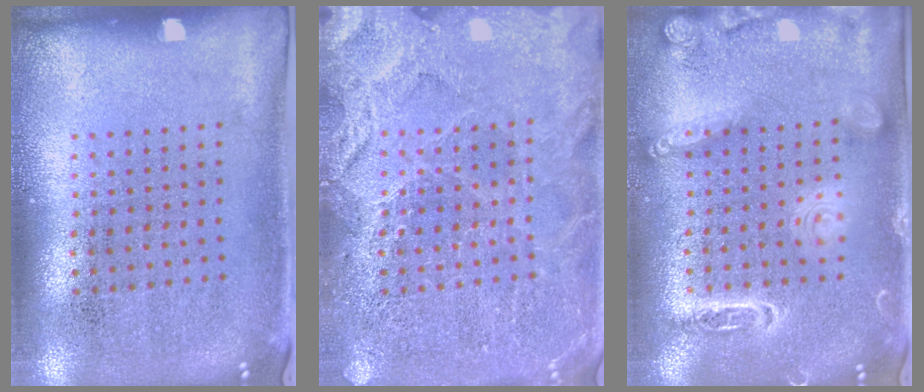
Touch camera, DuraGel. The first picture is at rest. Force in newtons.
{"total": 4.9, "press": 4.8, "slide": 0.6}
{"total": 1.8, "press": 1.8, "slide": 0.1}